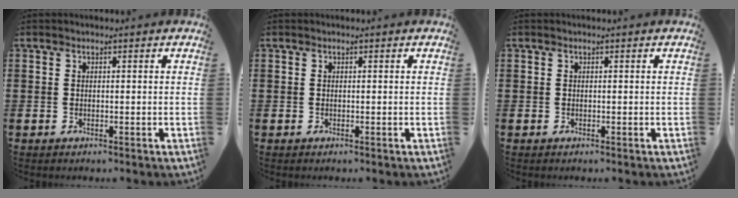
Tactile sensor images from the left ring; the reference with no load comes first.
{"total": 0.0}
{"total": 0.0}